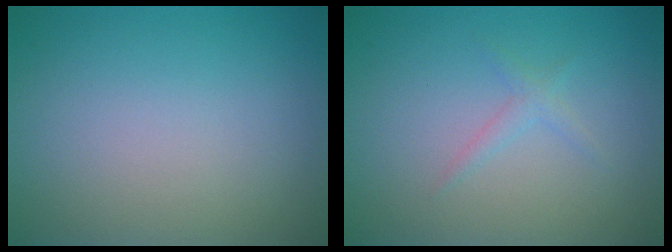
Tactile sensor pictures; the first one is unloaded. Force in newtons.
{"total": 1.1, "press": 1.1, "slide": 0.0}